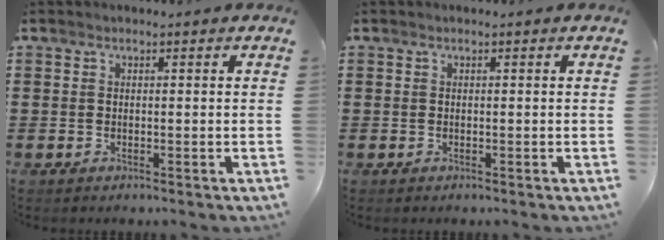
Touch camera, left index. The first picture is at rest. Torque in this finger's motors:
{"motor_torque": [-0.07, 0.07, 0.00, 0.00]}